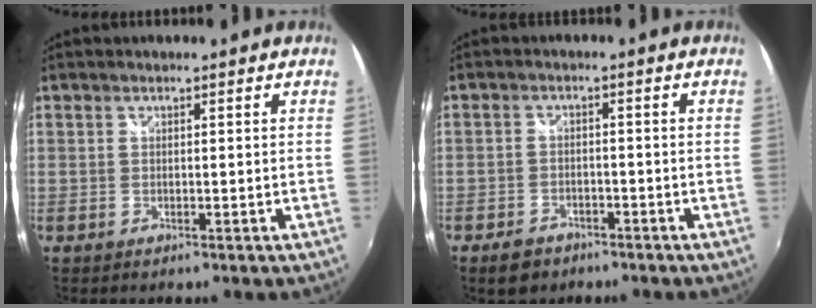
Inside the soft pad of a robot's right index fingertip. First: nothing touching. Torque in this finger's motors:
{"motor_torque": [0.04, -0.05, -0.03, -0.04]}